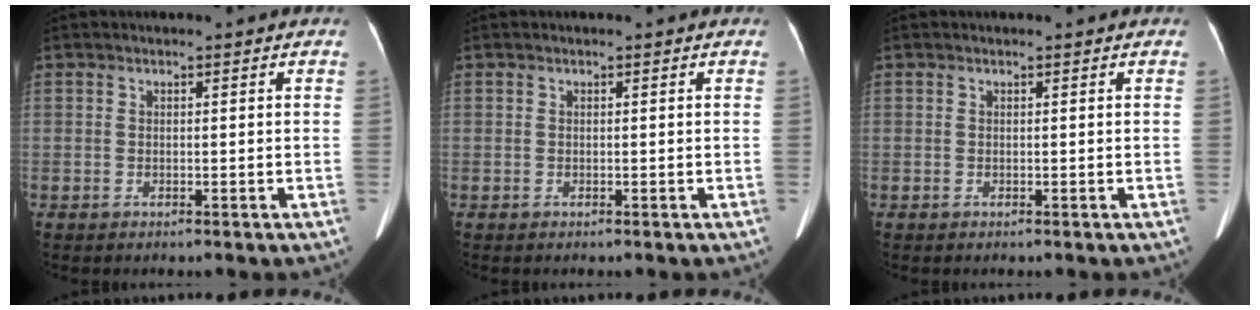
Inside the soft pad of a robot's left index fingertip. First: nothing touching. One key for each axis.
{"total": 0.0}
{"total": 0.0}